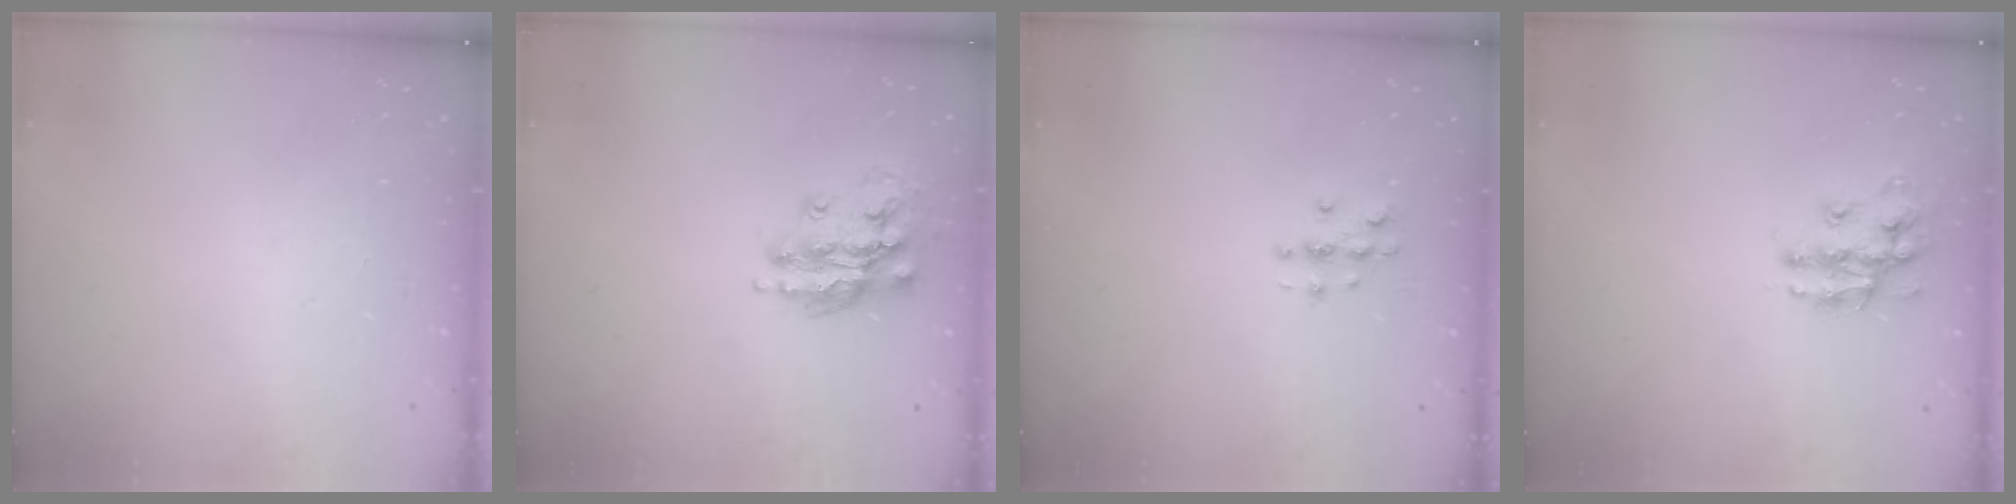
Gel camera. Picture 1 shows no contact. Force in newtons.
{"total": 14.9, "press": 14.9, "slide": 1.1}
{"total": 2.9, "press": 2.9, "slide": 0.3}
{"total": 11.9, "press": 11.9, "slide": 0.9}